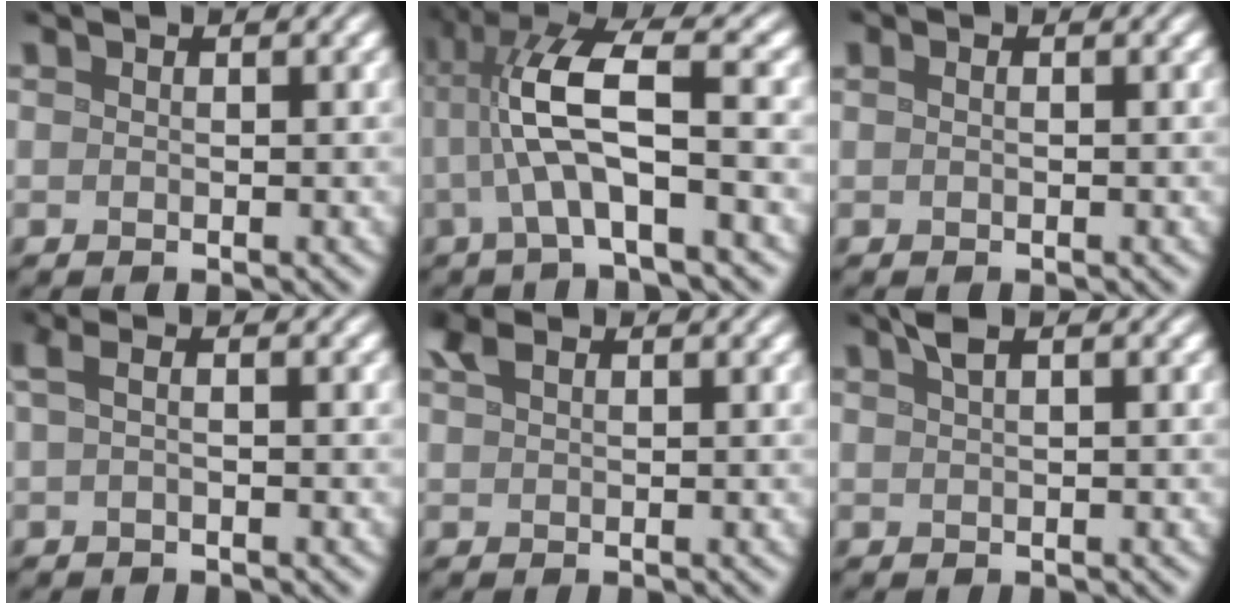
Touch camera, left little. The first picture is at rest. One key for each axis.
{"total": 7.6, "fx": -0.6, "fy": 1.8, "fz": 7.4, "tx": -0.152, "ty": 0.022, "tz": -0.017}
{"total": 1.0, "fx": 0.4, "fy": 0.5, "fz": 0.8, "tx": -0.011, "ty": -0.004, "tz": -0.002}
{"total": 2.0, "fx": 0.0, "fy": 0.5, "fz": 1.9, "tx": -0.039, "ty": 0.002, "tz": -0.004}
{"total": 1.5, "fx": 1.0, "fy": 0.5, "fz": 1.0, "tx": -0.021, "ty": 0.006, "tz": 0.018}
{"total": 1.7, "fx": 0.9, "fy": 0.5, "fz": 1.4, "tx": -0.022, "ty": 0.009, "tz": 0.014}